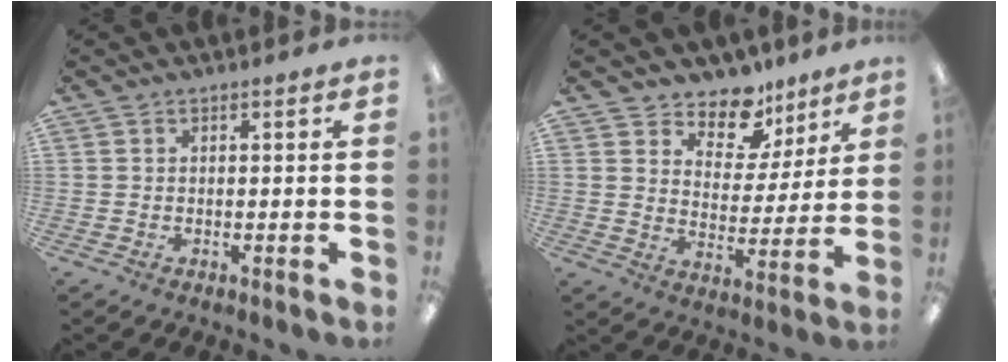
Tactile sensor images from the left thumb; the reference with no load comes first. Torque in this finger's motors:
{"motor_torque": [0.12, 0.12, -0.27, -0.20, 0.07]}